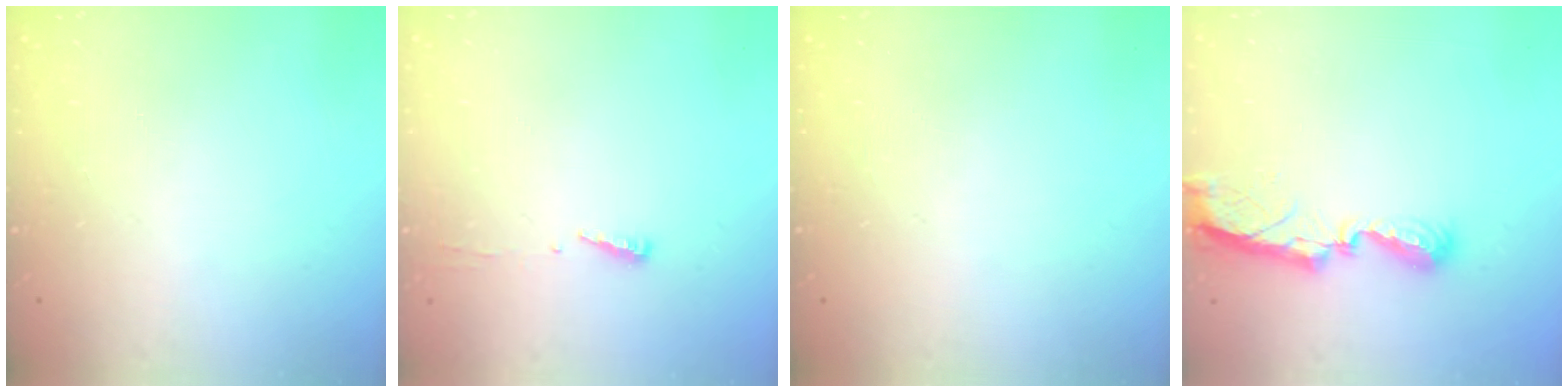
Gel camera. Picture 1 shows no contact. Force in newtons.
{"total": 3.7, "press": 3.7, "slide": 0.5}
{"total": 0.0}
{"total": 8.8, "press": 8.7, "slide": 0.4}